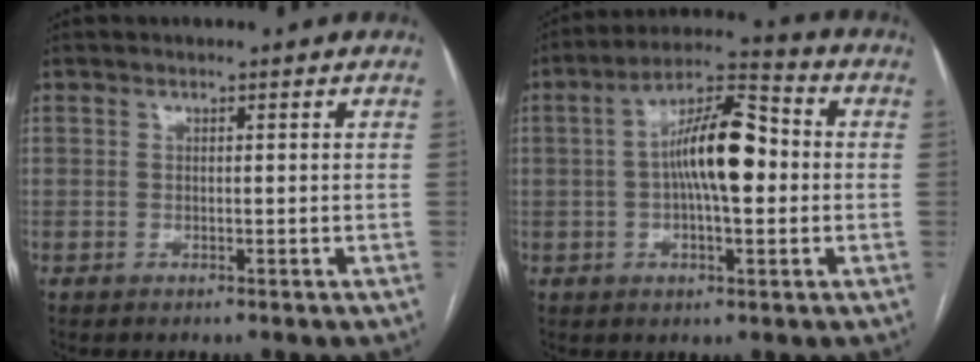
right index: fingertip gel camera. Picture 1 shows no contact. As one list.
[{"total": 11.7, "force": [0.2, 3.4, 11.1], "torque": [-0.202, 0.027, -0.002]}]